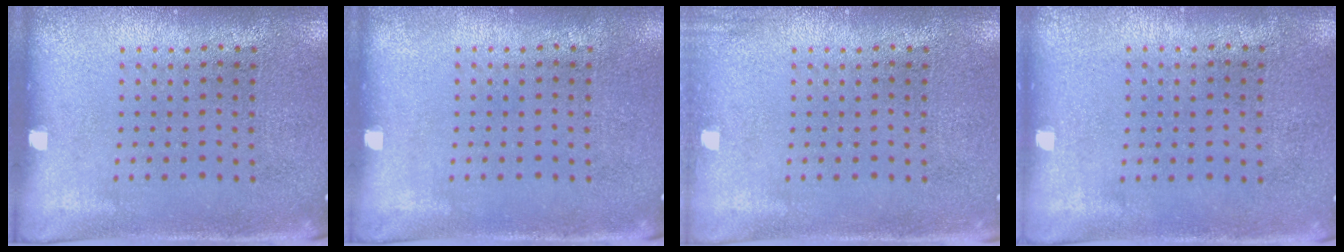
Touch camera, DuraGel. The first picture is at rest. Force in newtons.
{"total": 0.0}
{"total": 0.9, "press": 0.9, "slide": 0.1}
{"total": 0.0}